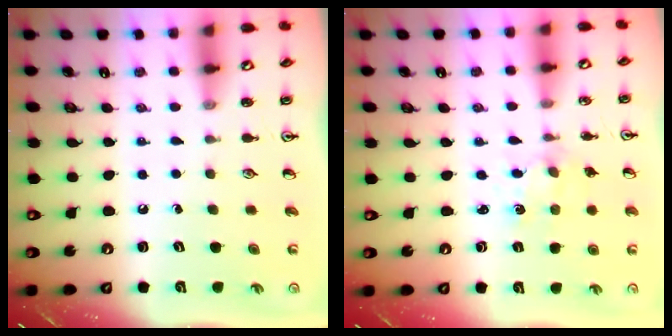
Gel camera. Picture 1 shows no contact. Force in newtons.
{"total": 3.0, "press": 3.0, "slide": 0.3}